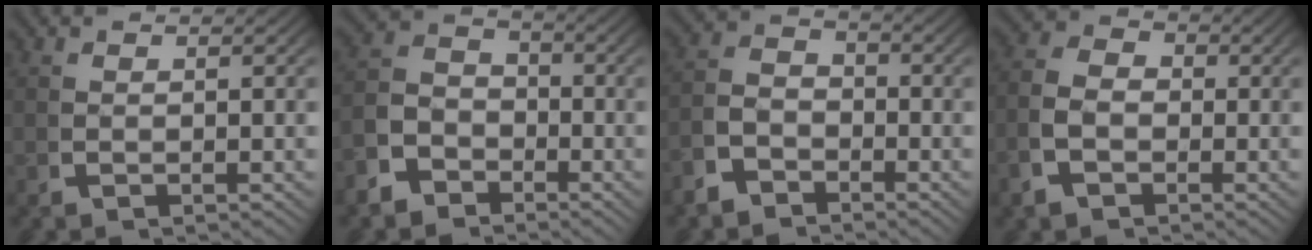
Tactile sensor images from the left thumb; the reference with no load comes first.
{"total": 6.0, "force": [-2.3, 4.9, 2.7], "torque": [-0.033, -0.010, -0.047]}
{"total": 4.0, "force": [-2.0, 2.8, 1.9], "torque": [-0.034, -0.016, -0.035]}
{"total": 4.4, "force": [-0.8, 3.5, 2.6], "torque": [-0.051, -0.010, -0.016]}